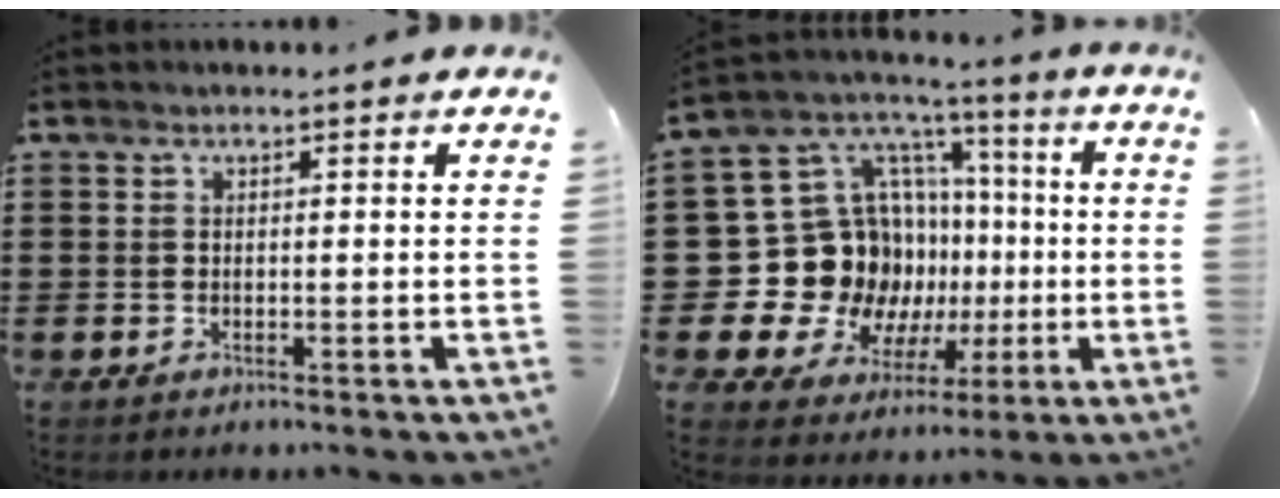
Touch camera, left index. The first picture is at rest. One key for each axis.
{"total": 19.2, "fx": -2.0, "fy": 17.4, "fz": 8.0, "tx": -0.190, "ty": -0.034, "tz": 0.016}